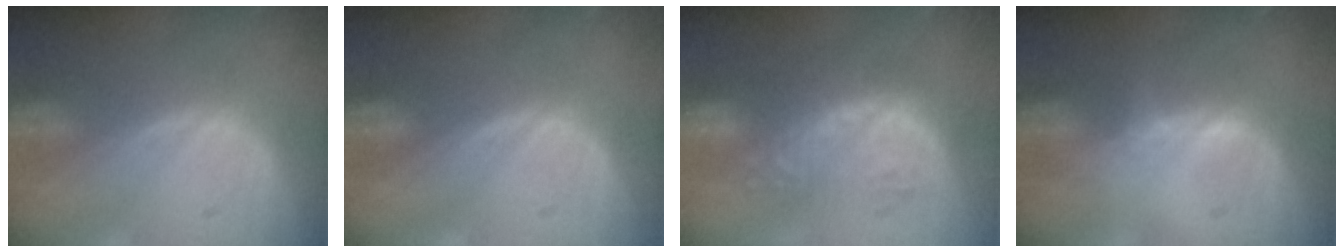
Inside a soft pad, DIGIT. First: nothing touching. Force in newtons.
{"total": 0.0}
{"total": 9.2, "press": 8.5, "slide": 3.6}
{"total": 0.7, "press": 0.7, "slide": 0.2}